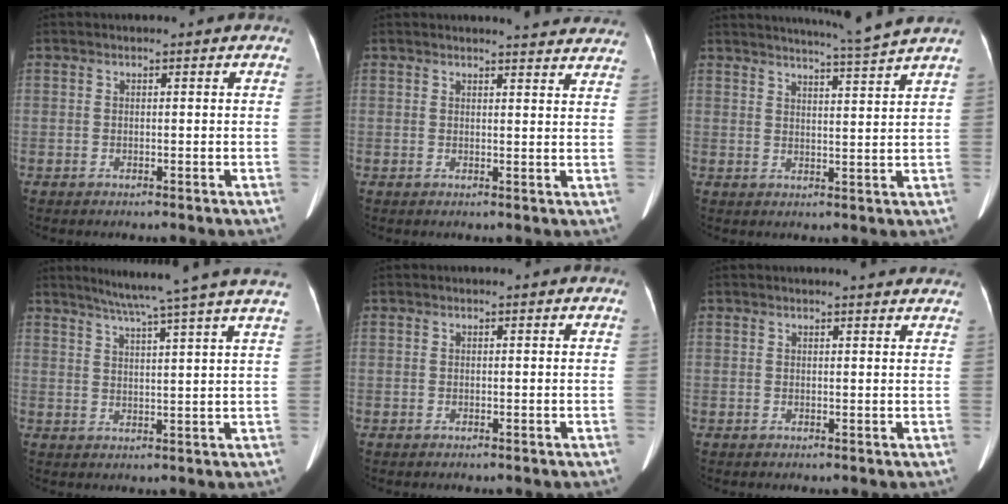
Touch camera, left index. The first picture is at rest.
{"total": 10.4, "force": [10.0, 0.9, 2.5], "torque": [-0.013, -0.028, 0.090]}
{"total": 7.7, "force": [7.0, -2.4, 2.4], "torque": [-0.041, -0.020, 0.096]}
{"total": 14.5, "force": [12.0, -2.1, 7.9], "torque": [-0.123, -0.009, 0.146]}
{"total": 0.0}
{"total": 5.3, "force": [5.0, 0.6, 1.9], "torque": [-0.024, 0.004, 0.042]}